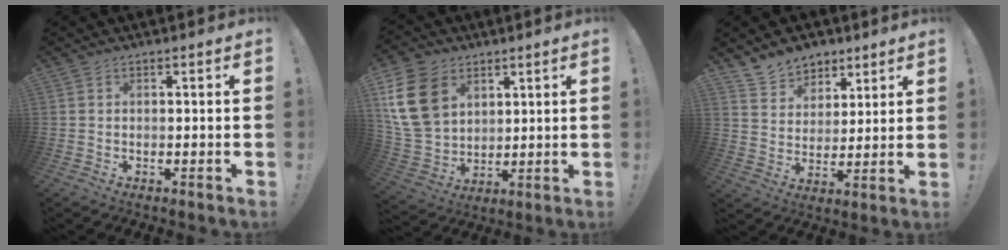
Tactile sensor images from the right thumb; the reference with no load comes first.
{"total": 16.6, "force": [6.7, 12.2, 9.0], "torque": [-0.173, -0.032, 0.130]}
{"total": 9.6, "force": [7.3, 6.1, 1.0], "torque": [-0.027, -0.057, 0.147]}